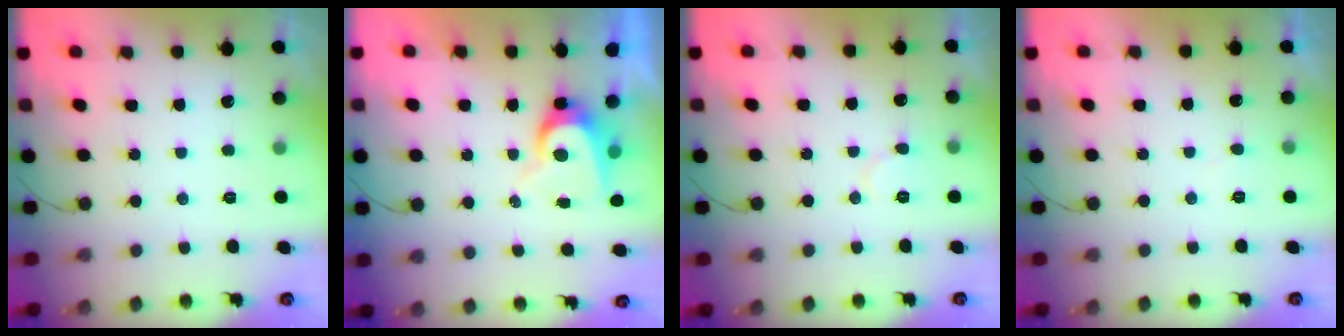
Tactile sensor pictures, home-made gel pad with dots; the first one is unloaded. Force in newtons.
{"total": 6.9, "press": 6.8, "slide": 0.5}
{"total": 6.7, "press": 6.7, "slide": 0.7}
{"total": 2.4, "press": 2.4, "slide": 0.2}